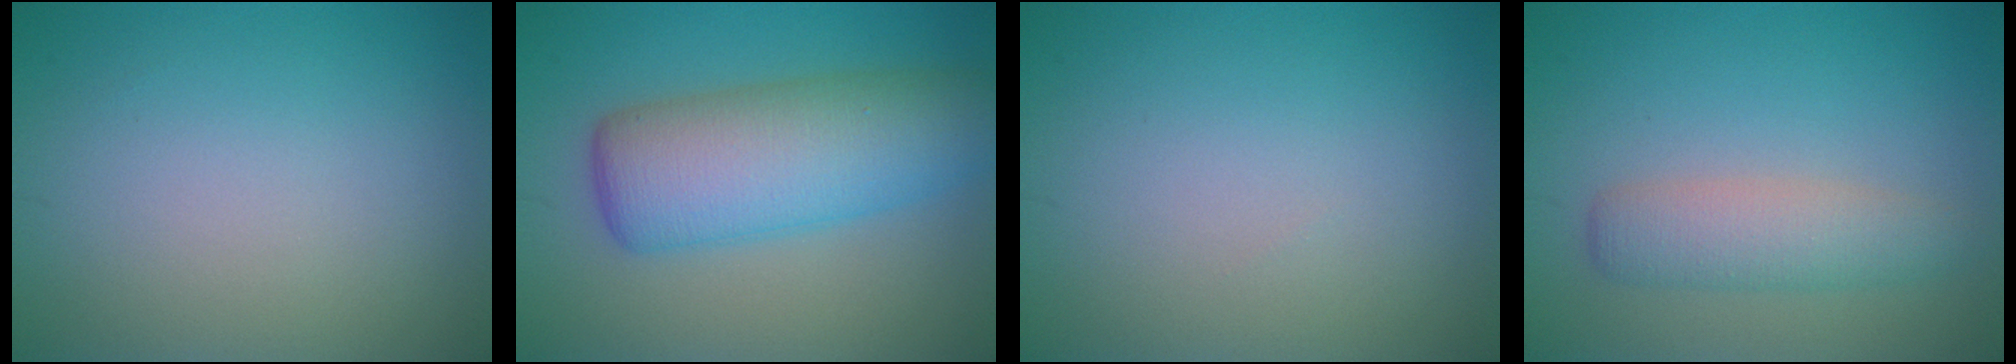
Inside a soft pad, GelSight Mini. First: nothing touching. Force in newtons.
{"total": 8.4, "press": 8.3, "slide": 0.3}
{"total": 0.0}
{"total": 3.3, "press": 3.3, "slide": 0.1}